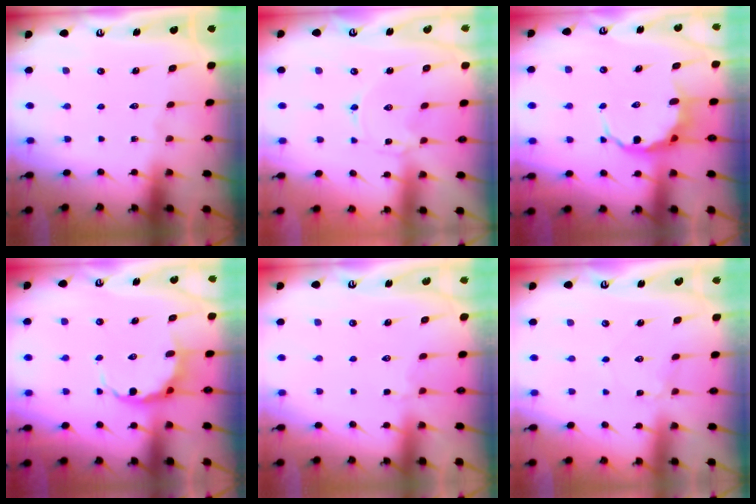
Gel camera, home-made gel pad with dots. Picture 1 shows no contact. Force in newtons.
{"total": 0.0}
{"total": 6.6, "press": 6.4, "slide": 1.6}
{"total": 6.2, "press": 5.8, "slide": 2.1}
{"total": 3.0, "press": 2.6, "slide": 1.5}
{"total": 2.7, "press": 2.7, "slide": 0.2}